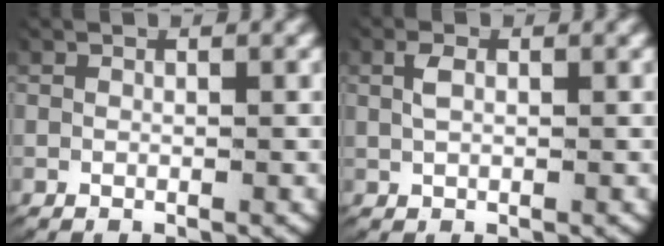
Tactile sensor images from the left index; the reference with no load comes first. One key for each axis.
{"total": 1.2, "fx": 0.3, "fy": 0.5, "fz": 1.0, "tx": -0.031, "ty": -0.003, "tz": 0.011}